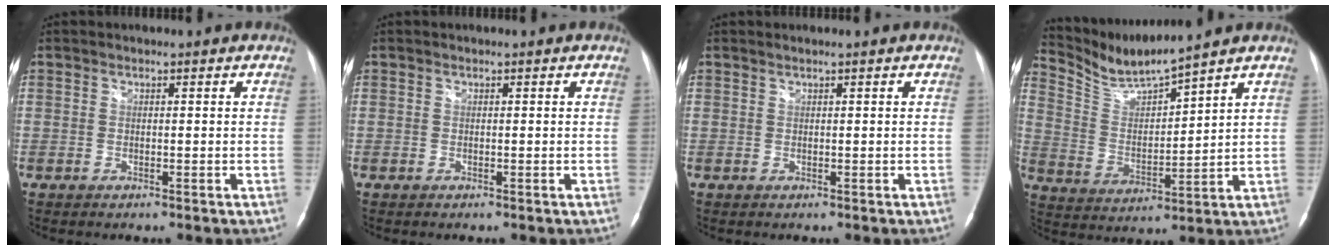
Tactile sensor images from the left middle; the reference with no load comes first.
{"total": 0.0}
{"total": 0.5, "force": [0.4, -0.1, 0.3], "torque": [-0.011, 0.005, 0.014]}
{"total": 8.4, "force": [8.1, -1.4, 1.9], "torque": [-0.054, -0.006, 0.173]}